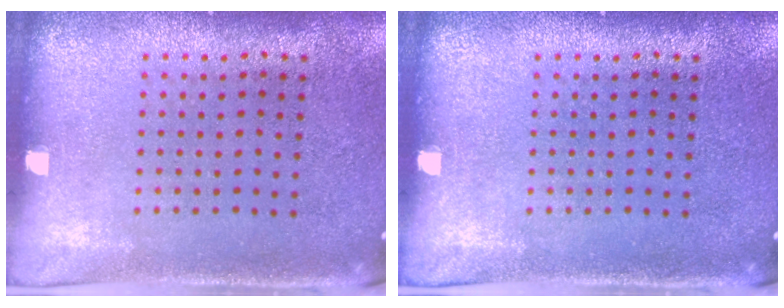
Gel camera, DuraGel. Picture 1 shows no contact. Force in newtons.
{"total": 0.0}